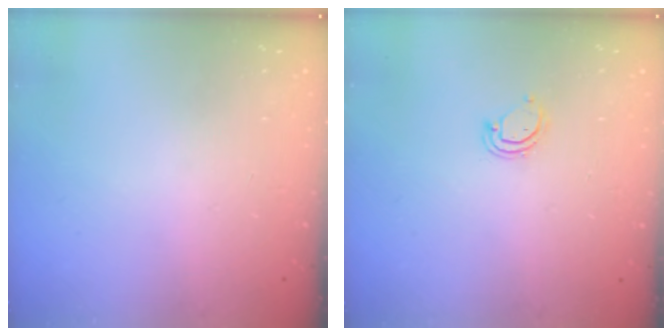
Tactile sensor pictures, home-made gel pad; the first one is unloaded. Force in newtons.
{"total": 3.9, "press": 3.9, "slide": 0.4}